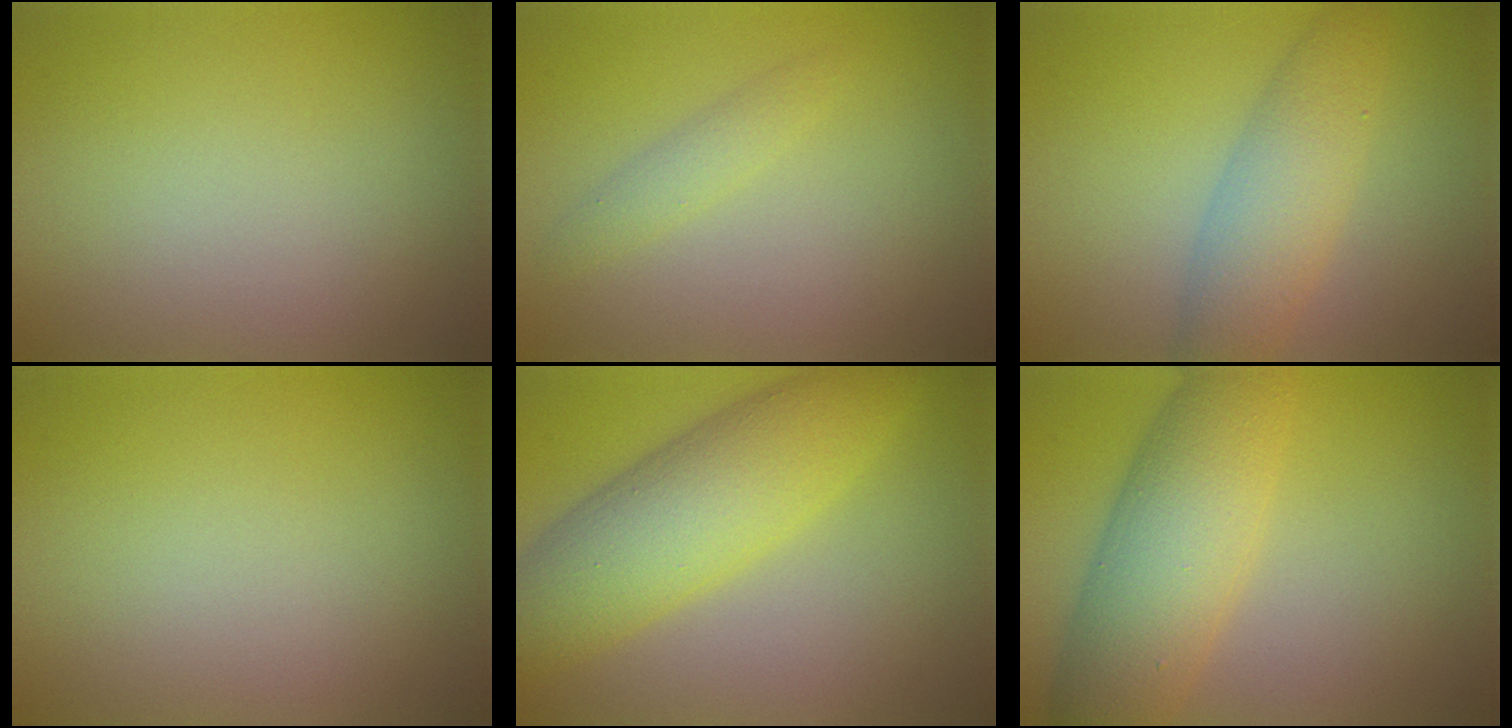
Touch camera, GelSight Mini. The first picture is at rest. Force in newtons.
{"total": 1.4, "press": 1.4, "slide": 0.0}
{"total": 4.7, "press": 4.7, "slide": 0.1}
{"total": 0.0}
{"total": 8.0, "press": 8.0, "slide": 0.1}
{"total": 7.5, "press": 7.5, "slide": 0.1}